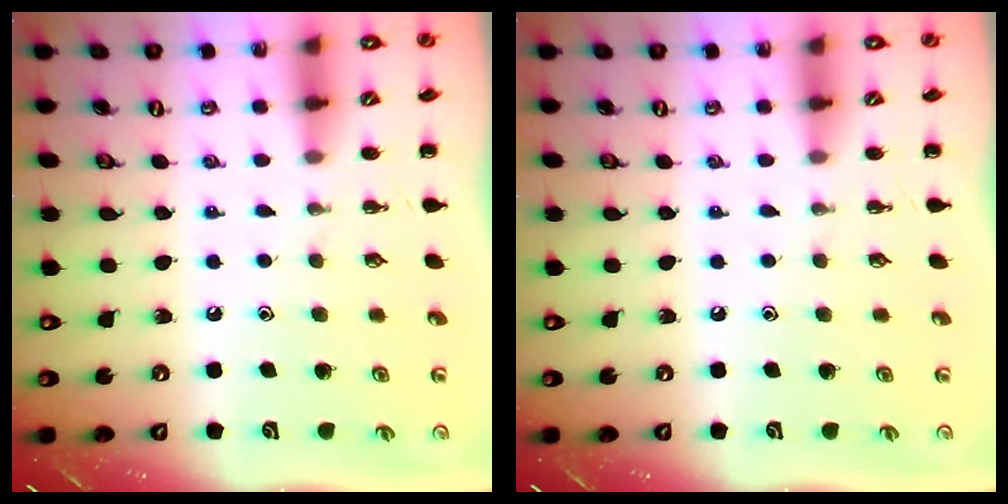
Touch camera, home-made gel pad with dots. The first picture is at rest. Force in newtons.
{"total": 0.0}